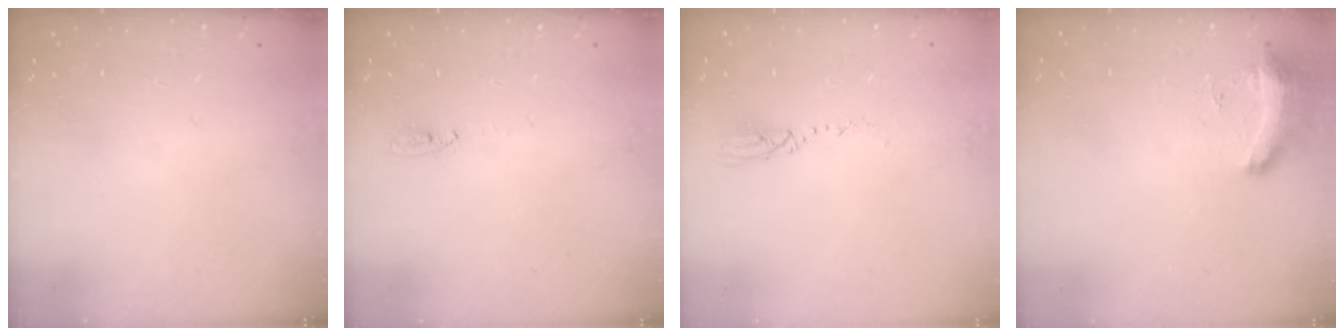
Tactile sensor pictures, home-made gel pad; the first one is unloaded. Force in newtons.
{"total": 2.7, "press": 2.5, "slide": 1.0}
{"total": 3.3, "press": 3.1, "slide": 1.2}
{"total": 8.8, "press": 8.8, "slide": 0.7}